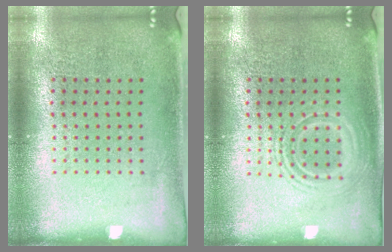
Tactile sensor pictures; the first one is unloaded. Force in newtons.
{"total": 1.4, "press": 1.4, "slide": 0.2}